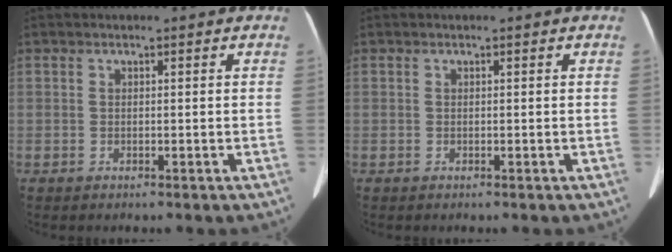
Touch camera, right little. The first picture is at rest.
{"total": 0.0}